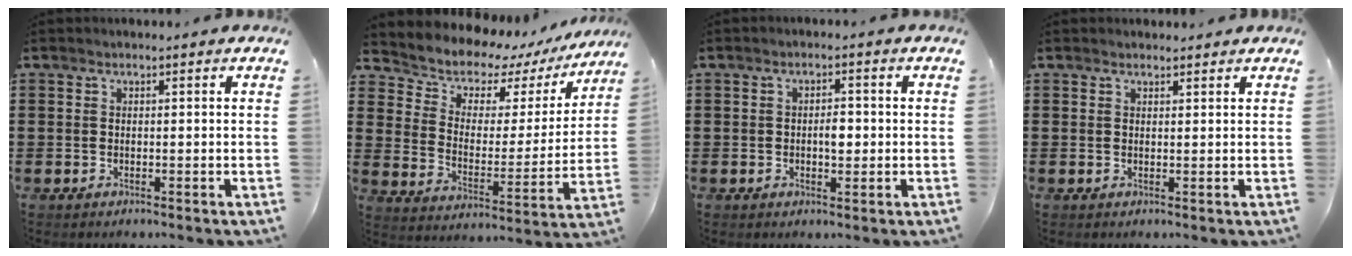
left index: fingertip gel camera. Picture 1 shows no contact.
{"total": 6.2, "force": [5.5, 2.7, 0.6], "torque": [-0.054, -0.044, 0.092]}
{"total": 2.6, "force": [-0.2, 1.1, 2.3], "torque": [-0.037, 0.000, -0.006]}
{"total": 1.0, "force": [1.0, 0.3, 0.1], "torque": [-0.003, 0.002, 0.019]}